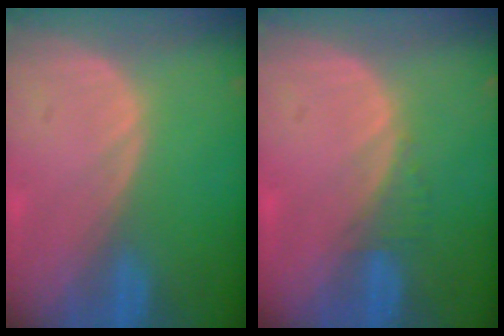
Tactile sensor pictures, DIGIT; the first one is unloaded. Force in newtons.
{"total": 1.3, "press": 1.2, "slide": 0.4}